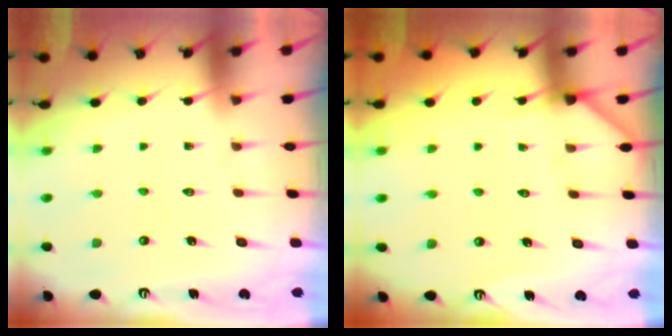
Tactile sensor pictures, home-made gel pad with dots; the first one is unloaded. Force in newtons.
{"total": 3.3, "press": 3.3, "slide": 0.1}